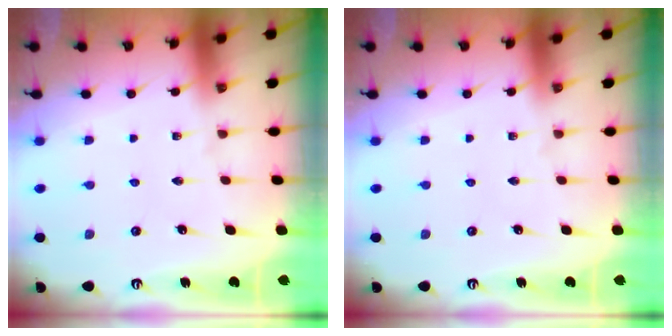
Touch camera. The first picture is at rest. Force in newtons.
{"total": 0.0}